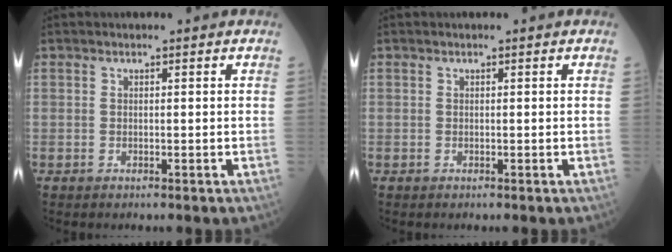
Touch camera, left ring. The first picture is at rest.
{"total": 0.0}